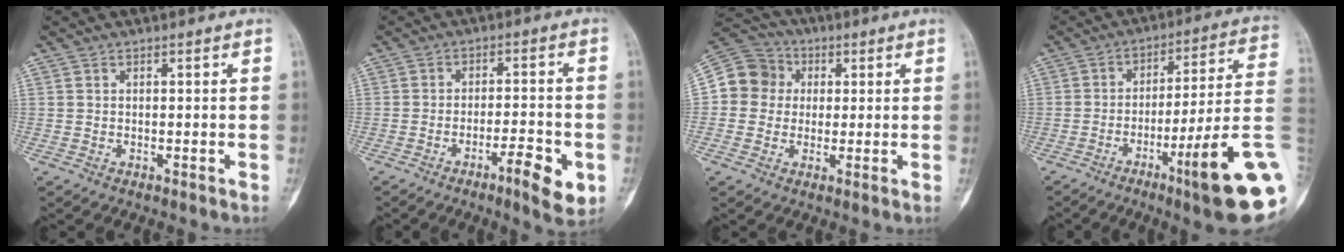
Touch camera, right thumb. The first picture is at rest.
{"total": 8.0, "force": [-3.5, 1.8, 6.9], "torque": [-0.103, 0.016, -0.049]}
{"total": 9.4, "force": [0.8, 8.9, 2.9], "torque": [-0.031, 0.018, 0.003]}
{"total": 19.2, "force": [-7.0, 1.1, 17.8], "torque": [-0.217, 0.027, -0.107]}